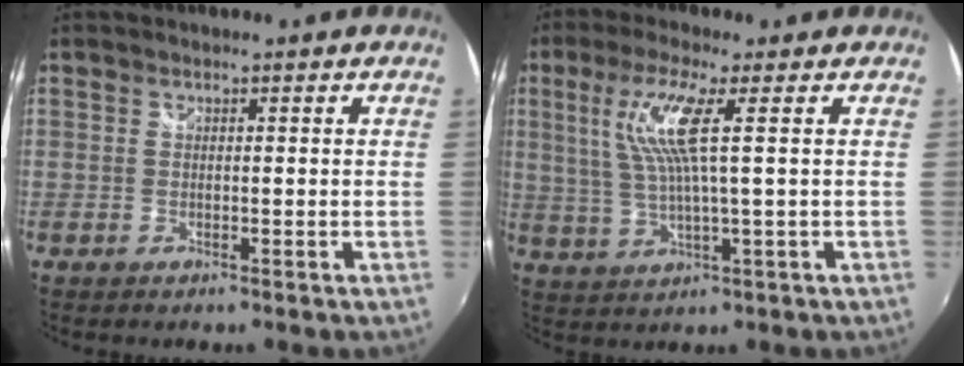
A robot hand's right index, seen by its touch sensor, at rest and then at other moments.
{"total": 8.7, "force": [2.6, 0.0, 8.3], "torque": [-0.166, 0.000, 0.059]}